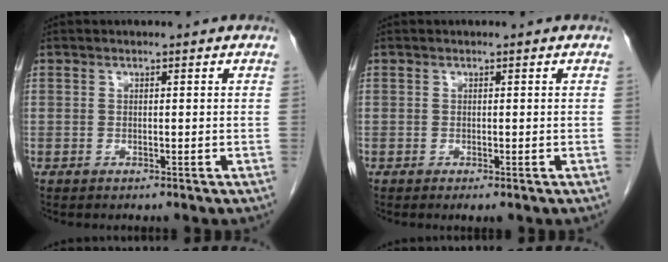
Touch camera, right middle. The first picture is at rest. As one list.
[{"total": 0.9, "force": [-0.5, 0.2, 0.7], "torque": [-0.009, -0.003, -0.006]}]